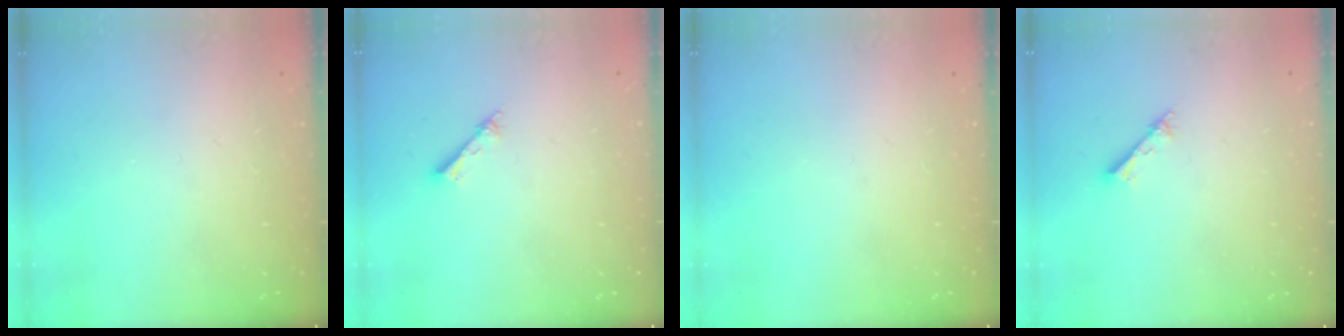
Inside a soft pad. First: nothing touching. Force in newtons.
{"total": 1.5, "press": 1.5, "slide": 0.2}
{"total": 0.0}
{"total": 1.2, "press": 1.2, "slide": 0.1}